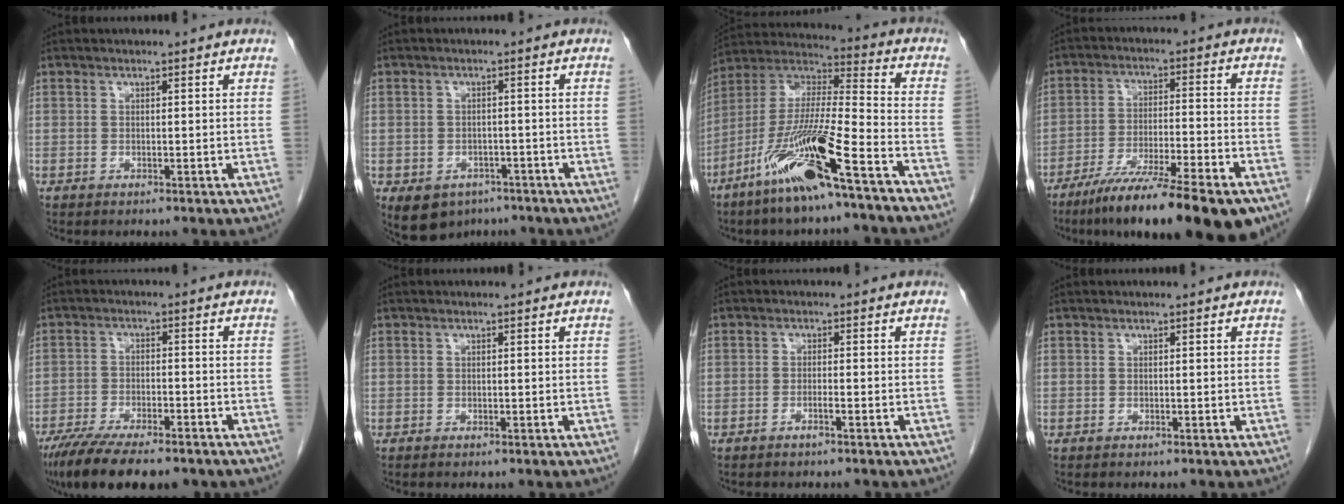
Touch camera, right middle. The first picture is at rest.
{"total": 8.2, "force": [-5.0, 5.9, 2.9], "torque": [-0.062, 0.005, -0.066]}
{"total": 17.8, "force": [-10.6, 1.3, 14.3], "torque": [-0.308, -0.027, -0.198]}
{"total": 18.6, "force": [-13.7, 1.1, 12.6], "torque": [-0.160, -0.028, -0.224]}
{"total": 14.5, "force": [-11.3, 3.4, 8.5], "torque": [-0.154, -0.026, -0.179]}
{"total": 0.5, "force": [-0.4, -0.3, 0.2], "torque": [-0.008, -0.002, -0.007]}
{"total": 1.6, "force": [-1.2, 0.0, 1.1], "torque": [-0.025, 0.000, -0.018]}
{"total": 0.0}